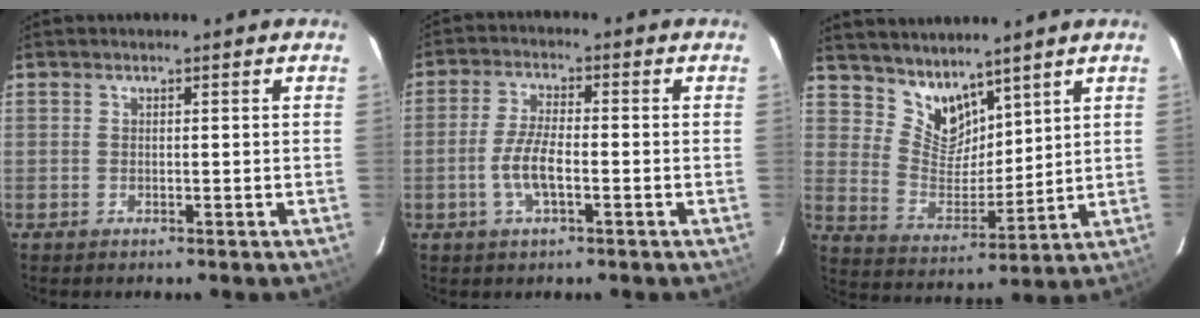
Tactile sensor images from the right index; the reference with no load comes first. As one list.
[{"total": 6.1, "force": [-2.0, 1.8, 5.5], "torque": [-0.116, 0.000, -0.039]}, {"total": 8.9, "force": [7.3, 4.2, 2.7], "torque": [-0.046, -0.002, 0.150]}]